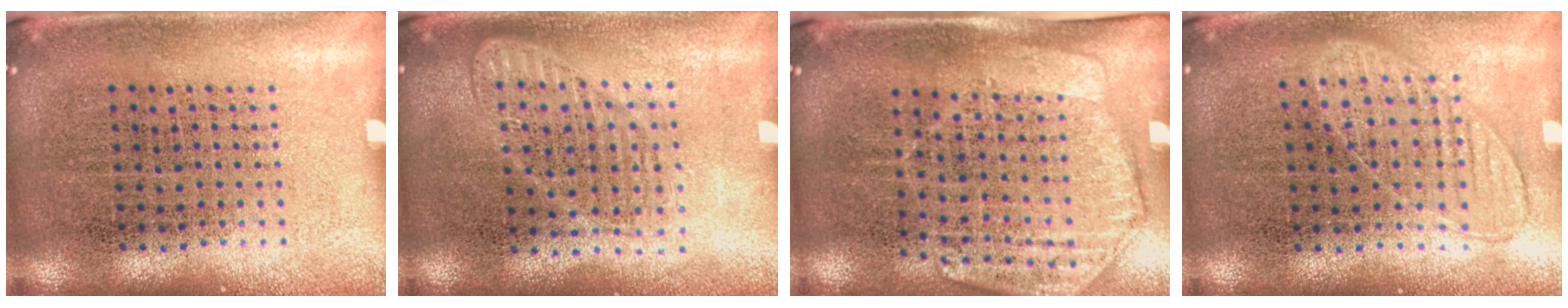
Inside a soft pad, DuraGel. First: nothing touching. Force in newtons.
{"total": 1.5, "press": 1.3, "slide": 0.7}
{"total": 1.8, "press": 1.5, "slide": 1.0}
{"total": 0.8, "press": 0.8, "slide": 0.3}